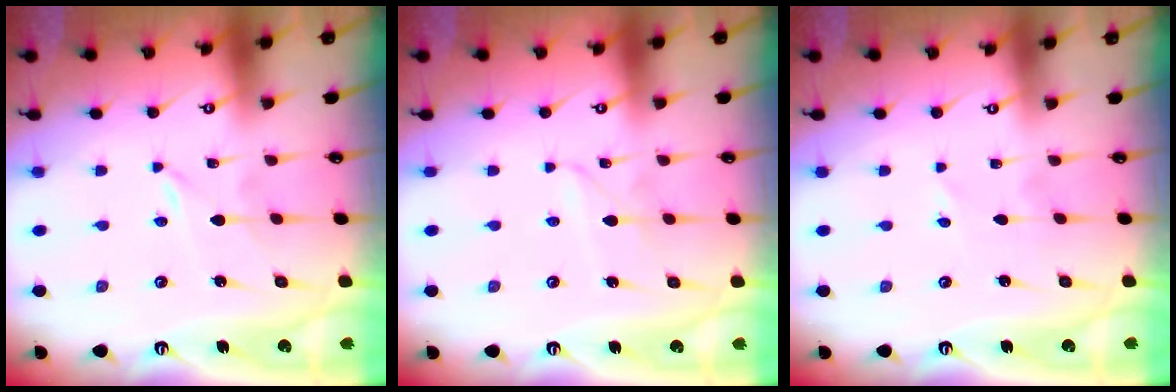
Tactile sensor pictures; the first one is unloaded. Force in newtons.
{"total": 2.3, "press": 2.3, "slide": 0.2}
{"total": 1.7, "press": 1.6, "slide": 0.3}